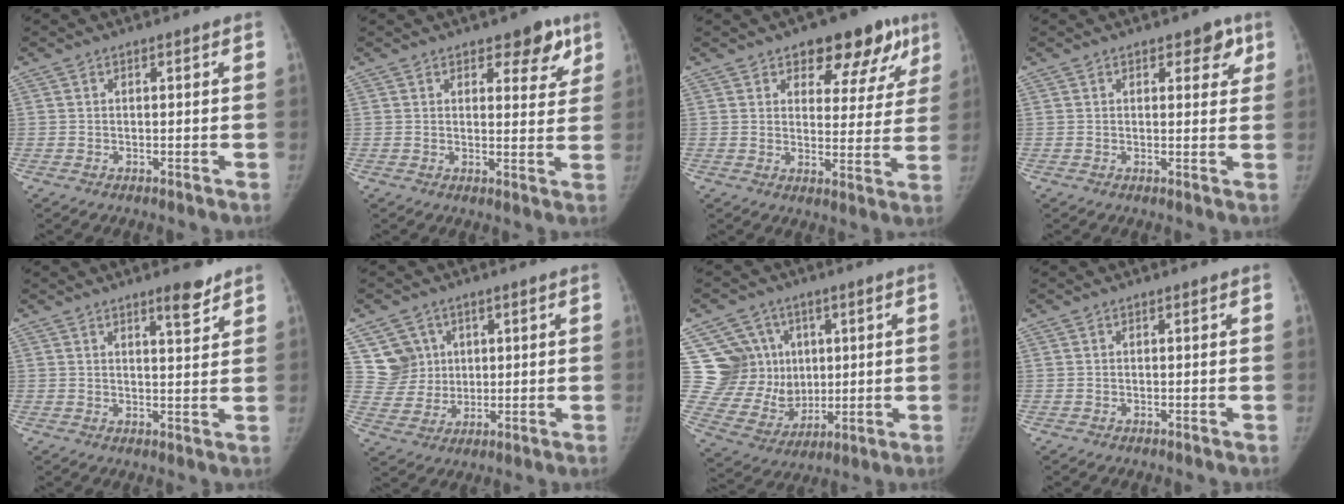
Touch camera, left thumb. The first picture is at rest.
{"total": 6.4, "force": [4.0, 3.2, 3.8], "torque": [-0.010, -0.019, 0.047]}
{"total": 13.3, "force": [7.9, 7.1, 7.9], "torque": [-0.033, -0.027, 0.102]}
{"total": 5.4, "force": [3.3, 2.8, 3.1], "torque": [-0.002, -0.016, 0.038]}
{"total": 4.6, "force": [3.4, 1.0, 2.9], "torque": [-0.033, -0.027, 0.050]}
{"total": 7.1, "force": [2.7, 6.6, 0.9], "torque": [0.021, -0.016, 0.059]}
{"total": 14.5, "force": [4.2, 13.1, 4.5], "torque": [-0.033, -0.004, 0.099]}
{"total": 0.0}